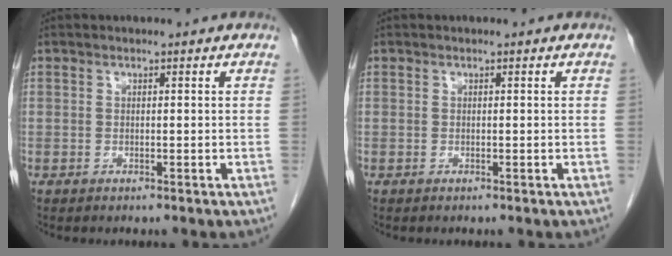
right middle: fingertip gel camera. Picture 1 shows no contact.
{"total": 0.0}